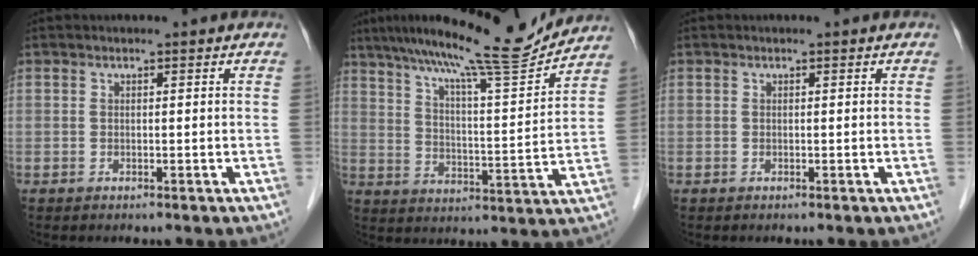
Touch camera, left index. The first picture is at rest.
{"total": 16.1, "force": [14.3, -0.2, 7.3], "torque": [-0.121, -0.005, 0.215]}
{"total": 0.0}